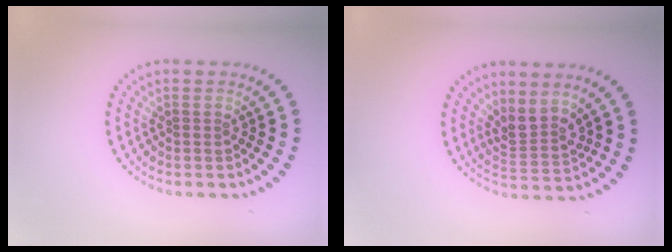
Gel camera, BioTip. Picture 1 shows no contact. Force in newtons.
{"total": 2.8, "press": 2.0, "slide": 2.0}